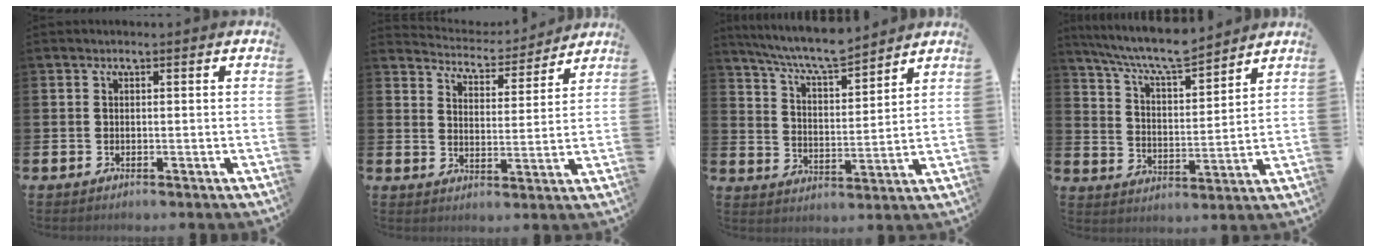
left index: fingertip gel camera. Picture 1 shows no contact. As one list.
[{"total": 4.8, "force": [4.8, 0.9, 0.0], "torque": [-0.018, -0.040, 0.079]}, {"total": 7.6, "force": [7.2, 0.9, 2.5], "torque": [-0.076, -0.042, 0.127]}, {"total": 8.2, "force": [7.7, 1.0, 2.8], "torque": [-0.085, -0.048, 0.136]}]